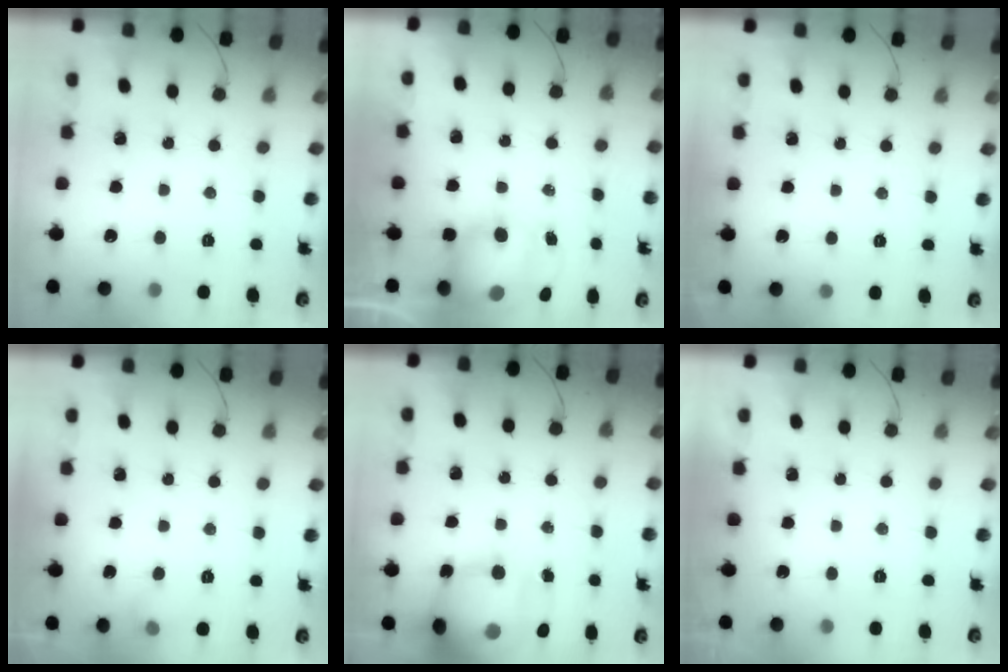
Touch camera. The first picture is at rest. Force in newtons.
{"total": 10.4, "press": 10.0, "slide": 2.8}
{"total": 2.4, "press": 1.6, "slide": 1.8}
{"total": 4.6, "press": 4.3, "slide": 1.7}
{"total": 18.8, "press": 17.6, "slide": 6.4}
{"total": 0.0}